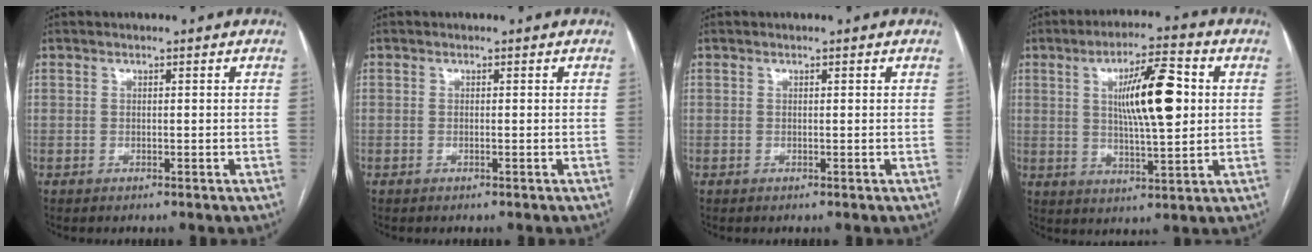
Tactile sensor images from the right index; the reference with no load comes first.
{"total": 0.0}
{"total": 0.0}
{"total": 11.9, "force": [2.3, 2.1, 11.4], "torque": [-0.193, 0.008, 0.037]}